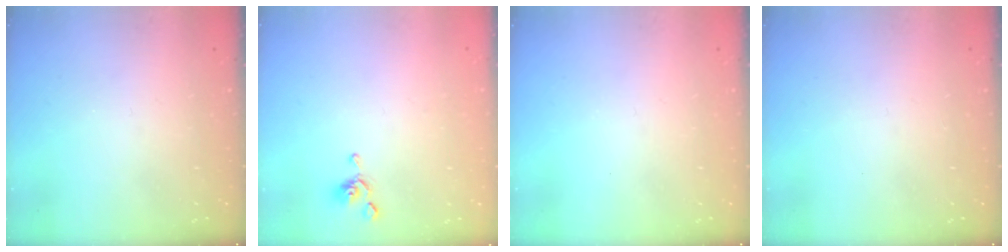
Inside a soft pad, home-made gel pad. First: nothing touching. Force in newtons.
{"total": 0.0}
{"total": 0.0}
{"total": 0.0}